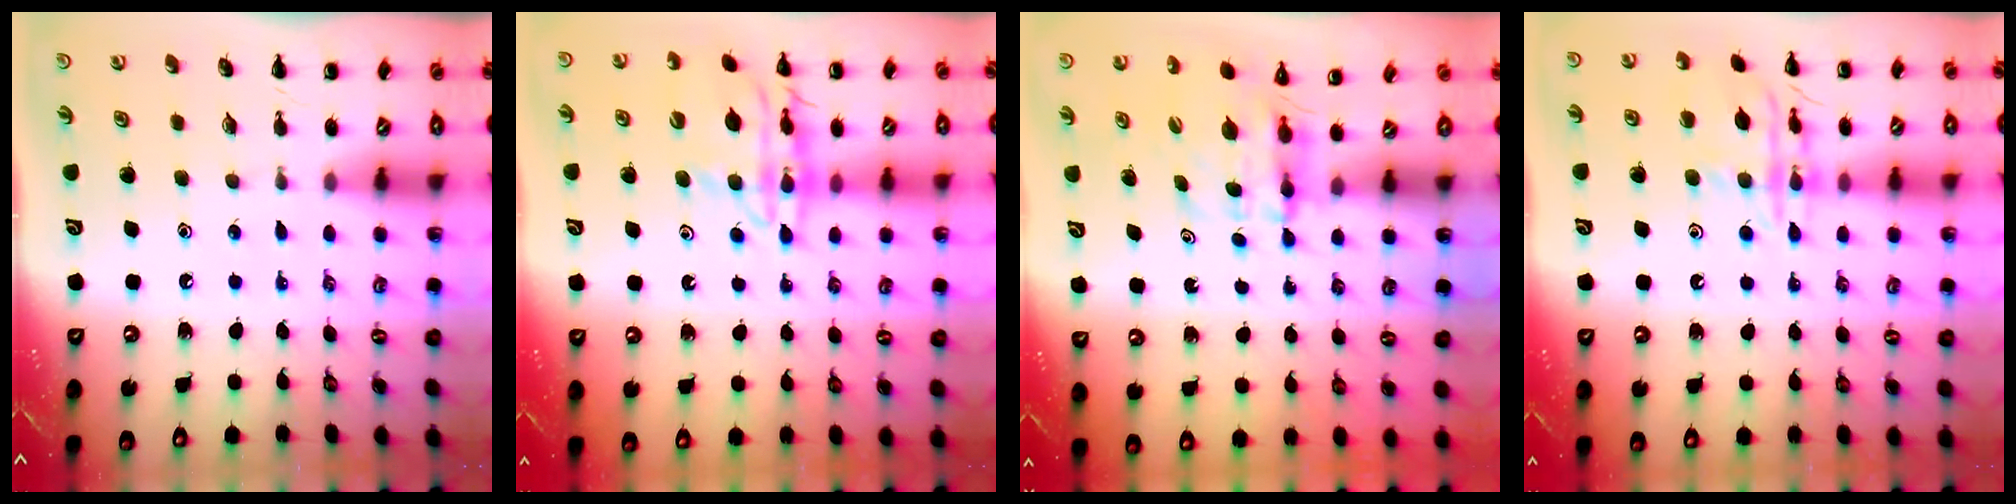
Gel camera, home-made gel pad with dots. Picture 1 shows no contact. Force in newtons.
{"total": 15.6, "press": 15.5, "slide": 2.2}
{"total": 3.9, "press": 3.9, "slide": 0.1}
{"total": 14.2, "press": 14.2, "slide": 0.7}